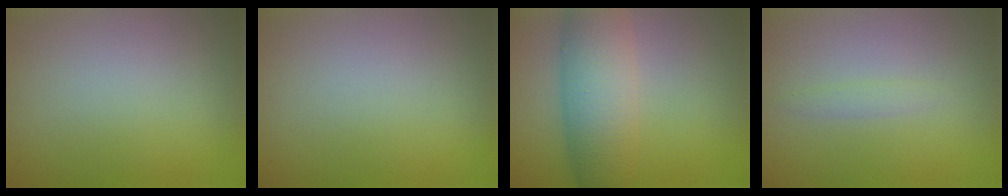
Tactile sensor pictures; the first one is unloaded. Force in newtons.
{"total": 0.0}
{"total": 7.1, "press": 7.1, "slide": 0.2}
{"total": 0.8, "press": 0.8, "slide": 0.0}